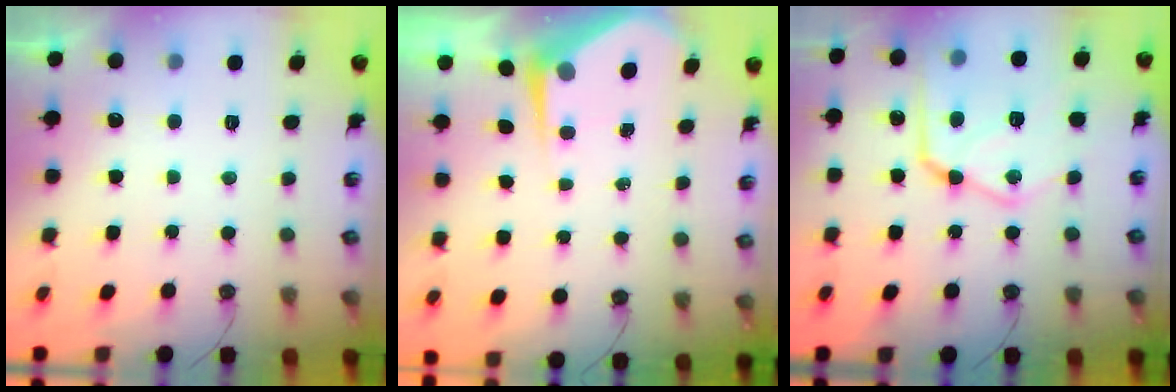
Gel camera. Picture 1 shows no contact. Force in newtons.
{"total": 4.8, "press": 4.8, "slide": 0.4}
{"total": 20.2, "press": 20.1, "slide": 1.6}